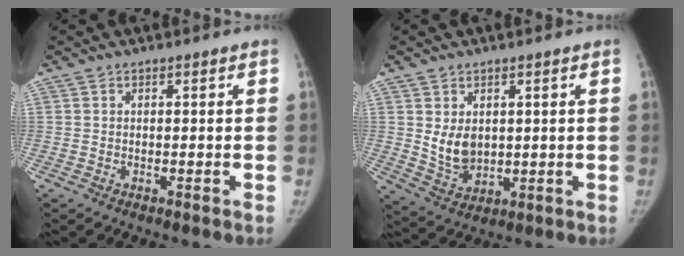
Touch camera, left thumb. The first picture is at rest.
{"total": 6.5, "force": [1.3, 4.7, 4.3], "torque": [-0.057, -0.020, 0.042]}